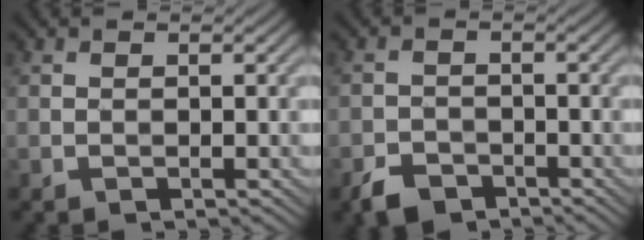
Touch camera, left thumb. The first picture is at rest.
{"total": 3.5, "force": [-2.6, 1.9, 1.3], "torque": [-0.026, -0.005, -0.057]}